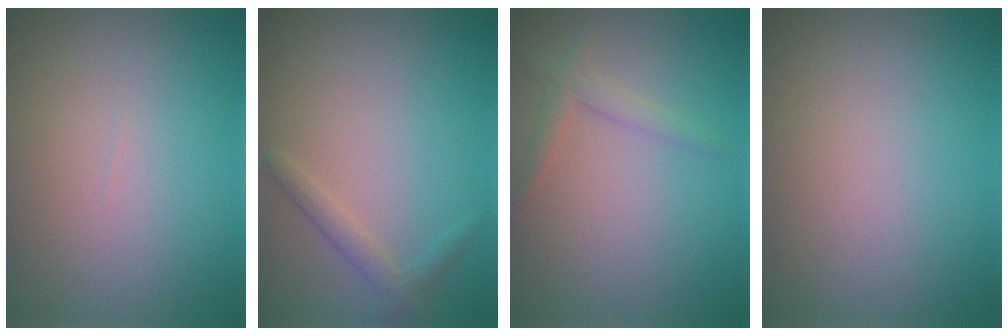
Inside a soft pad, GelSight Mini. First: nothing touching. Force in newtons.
{"total": 1.7, "press": 1.7, "slide": 0.0}
{"total": 1.8, "press": 1.8, "slide": 0.2}
{"total": 0.0}